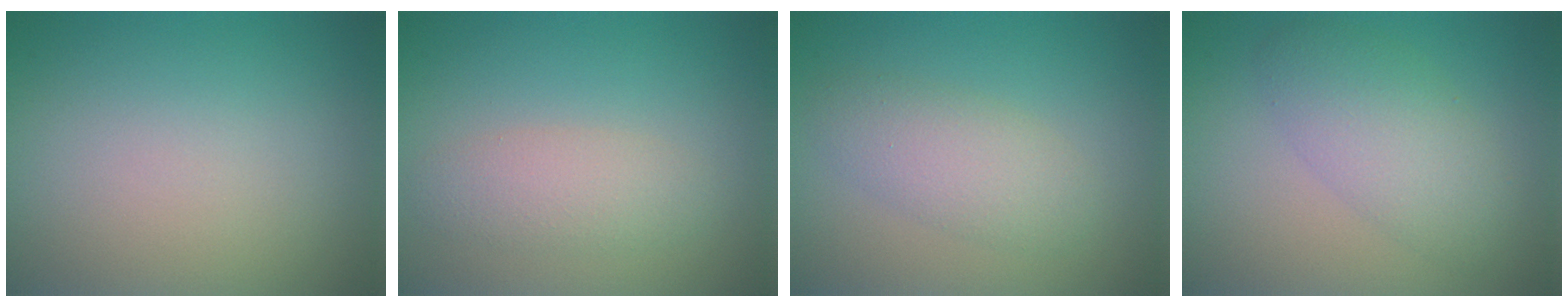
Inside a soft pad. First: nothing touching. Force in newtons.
{"total": 2.6, "press": 2.6, "slide": 0.2}
{"total": 3.3, "press": 3.3, "slide": 0.2}
{"total": 4.4, "press": 4.4, "slide": 0.1}